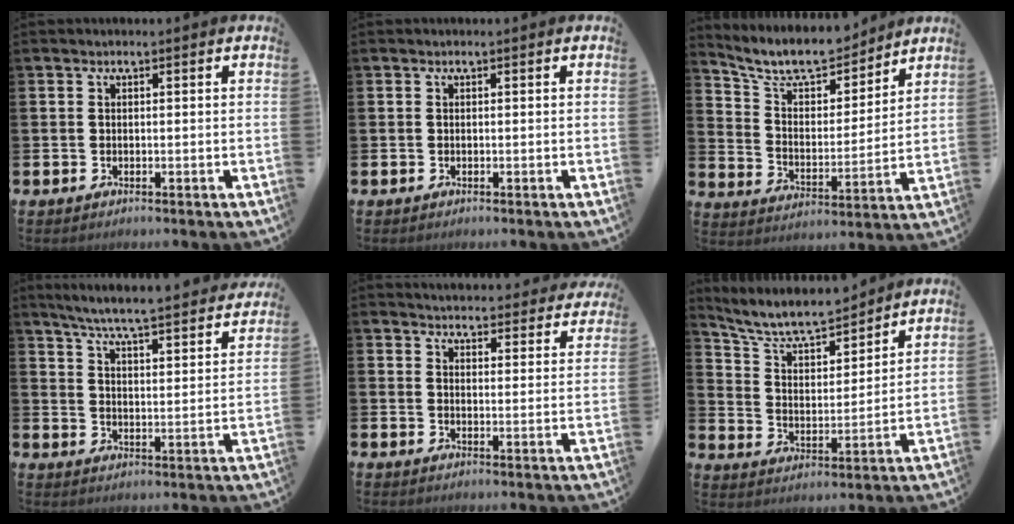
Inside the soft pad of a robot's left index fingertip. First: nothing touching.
{"total": 0.0}
{"total": 9.4, "force": [8.6, 2.7, 2.4], "torque": [-0.081, -0.065, 0.153]}
{"total": 6.5, "force": [6.2, -0.1, 2.1], "torque": [-0.064, -0.050, 0.103]}
{"total": 4.6, "force": [4.6, 0.7, 0.2], "torque": [-0.015, -0.036, 0.080]}
{"total": 7.8, "force": [7.2, 1.8, 2.4], "torque": [-0.087, -0.049, 0.125]}